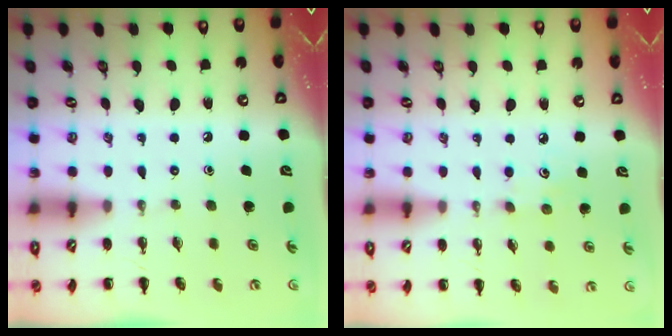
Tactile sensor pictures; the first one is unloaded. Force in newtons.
{"total": 4.2, "press": 4.1, "slide": 0.9}